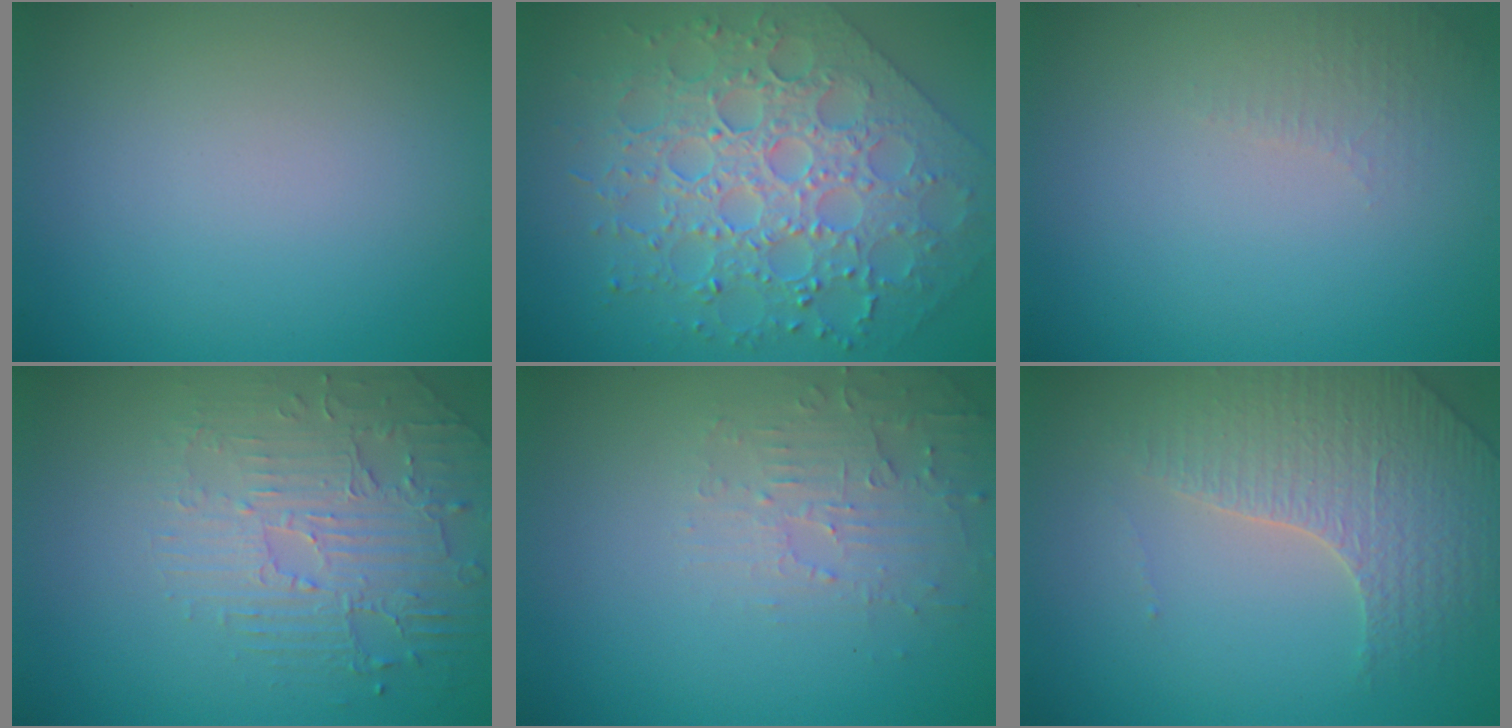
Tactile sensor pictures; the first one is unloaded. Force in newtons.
{"total": 6.8, "press": 6.0, "slide": 3.3}
{"total": 1.4, "press": 1.3, "slide": 0.4}
{"total": 2.8, "press": 2.5, "slide": 1.4}
{"total": 2.8, "press": 2.7, "slide": 0.6}
{"total": 3.6, "press": 3.4, "slide": 1.0}